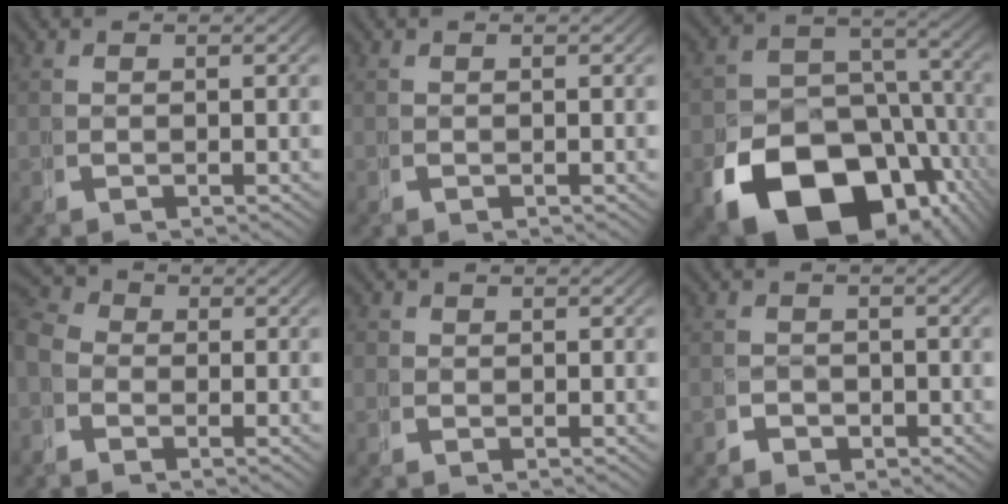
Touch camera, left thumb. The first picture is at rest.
{"total": 0.0}
{"total": 19.0, "force": [-8.1, 12.8, 11.4], "torque": [-0.205, -0.080, -0.102]}
{"total": 4.4, "force": [0.2, 3.6, 2.5], "torque": [-0.049, -0.003, -0.011]}
{"total": 1.1, "force": [0.1, 1.1, 0.2], "torque": [-0.007, -0.008, -0.001]}
{"total": 1.8, "force": [-1.1, 1.4, 0.4], "torque": [0.000, -0.007, -0.020]}